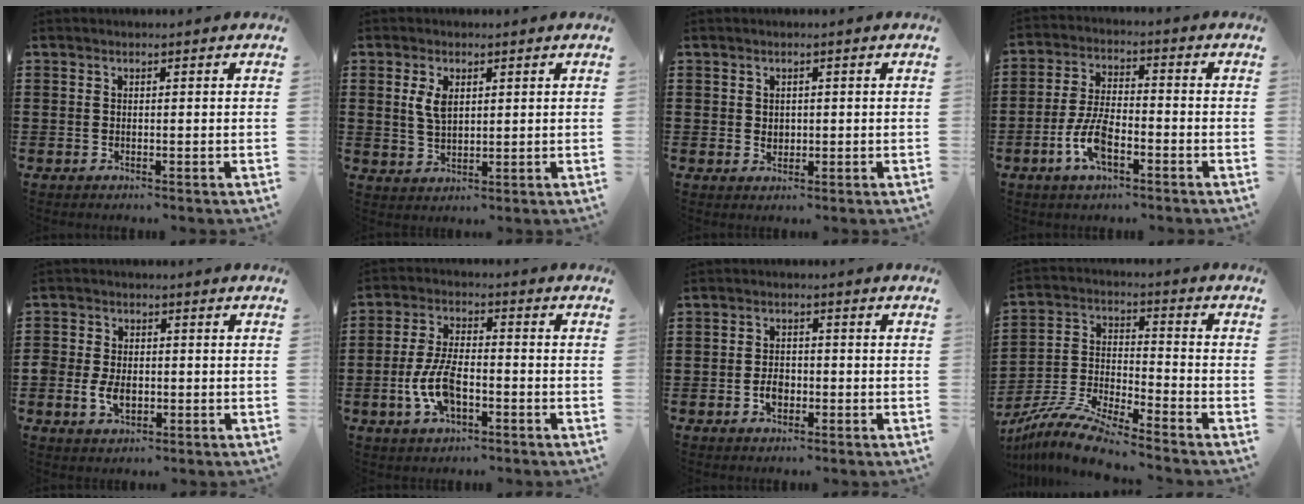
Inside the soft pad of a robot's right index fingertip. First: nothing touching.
{"total": 3.9, "force": [1.3, 2.1, 3.0], "torque": [-0.066, 0.007, 0.022]}
{"total": 1.4, "force": [0.4, 1.2, 0.5], "torque": [-0.012, 0.008, 0.006]}
{"total": 7.3, "force": [-3.1, 3.0, 5.9], "torque": [-0.139, -0.003, -0.064]}
{"total": 4.4, "force": [-0.9, 3.1, 3.0], "torque": [-0.072, 0.001, -0.020]}
{"total": 8.4, "force": [-2.4, 3.9, 7.0], "torque": [-0.158, -0.002, -0.050]}
{"total": 3.0, "force": [-1.1, 2.0, 2.0], "torque": [-0.040, 0.002, -0.019]}
{"total": 9.0, "force": [-8.5, 0.2, 3.1], "torque": [-0.078, 0.000, -0.173]}